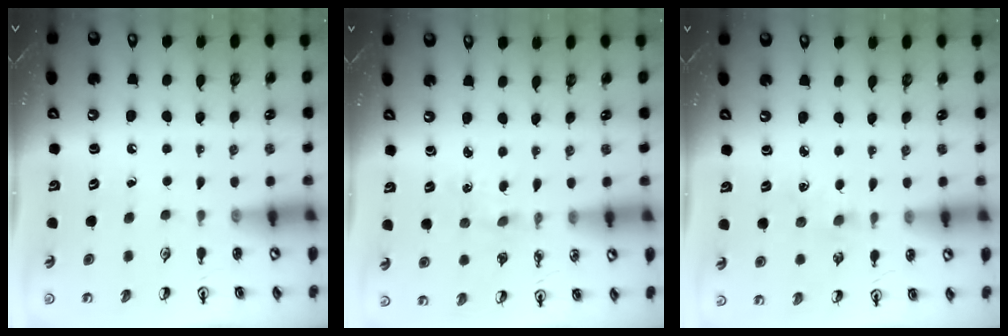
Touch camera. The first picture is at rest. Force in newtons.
{"total": 0.0}
{"total": 1.3, "press": 1.3, "slide": 0.3}